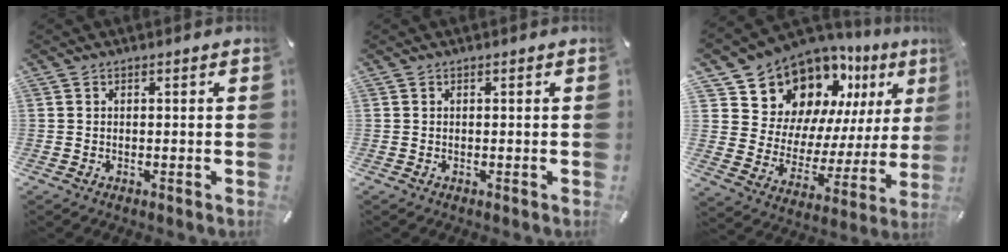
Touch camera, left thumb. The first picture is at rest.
{"total": 0.0}
{"total": 15.8, "force": [12.4, 9.2, 3.6], "torque": [-0.057, -0.123, 0.222]}